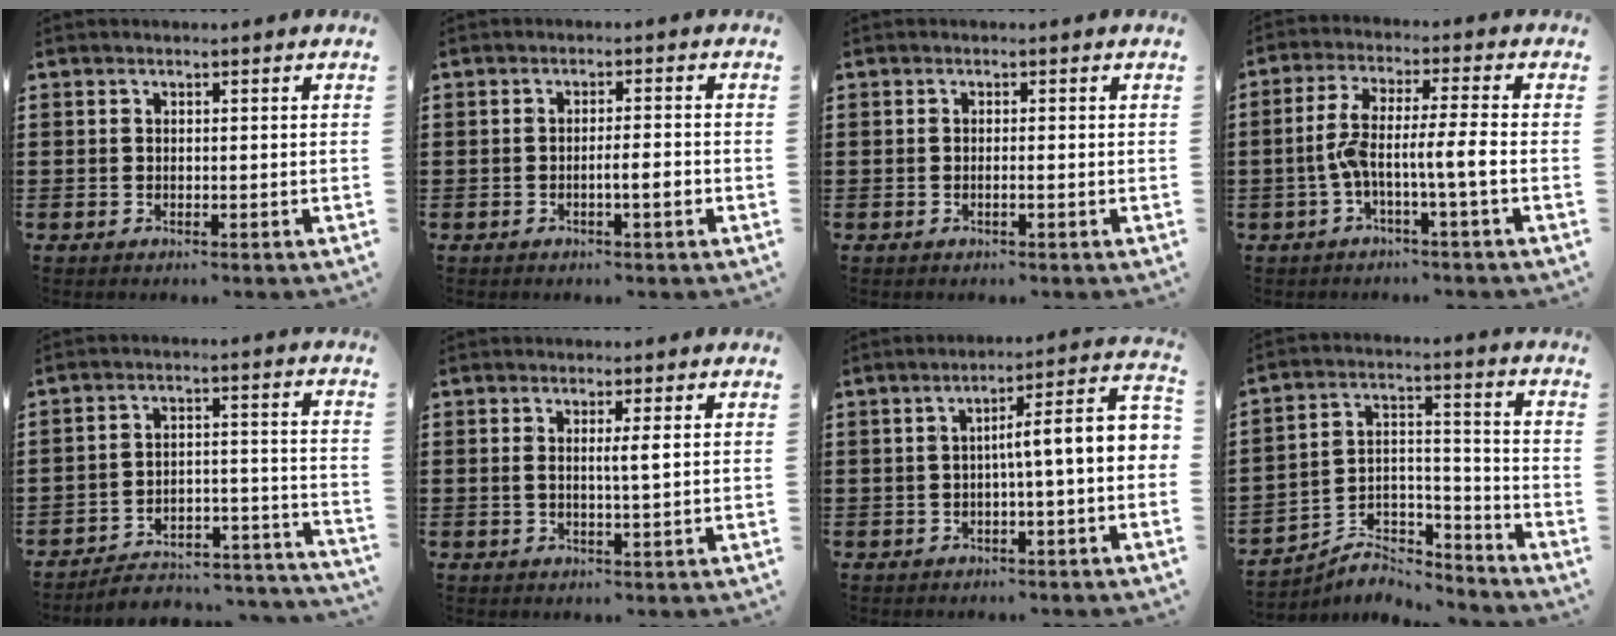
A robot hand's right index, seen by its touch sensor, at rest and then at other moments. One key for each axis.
{"total": 2.7, "fx": -0.9, "fy": 0.3, "fz": 2.6, "tx": -0.044, "ty": 0.000, "tz": -0.017}
{"total": 0.9, "fx": -0.4, "fy": -0.2, "fz": 0.7, "tx": -0.012, "ty": -0.005, "tz": -0.007}
{"total": 7.4, "fx": -2.4, "fy": 0.3, "fz": 7.0, "tx": -0.143, "ty": -0.007, "tz": -0.052}
{"total": 4.1, "fx": -3.8, "fy": 1.2, "fz": 1.1, "tx": -0.022, "ty": 0.000, "tz": -0.081}
{"total": 2.3, "fx": 0.4, "fy": -0.3, "fz": 2.3, "tx": -0.045, "ty": -0.006, "tz": 0.004}
{"total": 5.6, "fx": -0.5, "fy": -0.1, "fz": 5.6, "tx": -0.097, "ty": -0.021, "tz": -0.018}
{"total": 6.4, "fx": -5.9, "fy": 1.9, "fz": 1.3, "tx": -0.025, "ty": 0.012, "tz": -0.117}